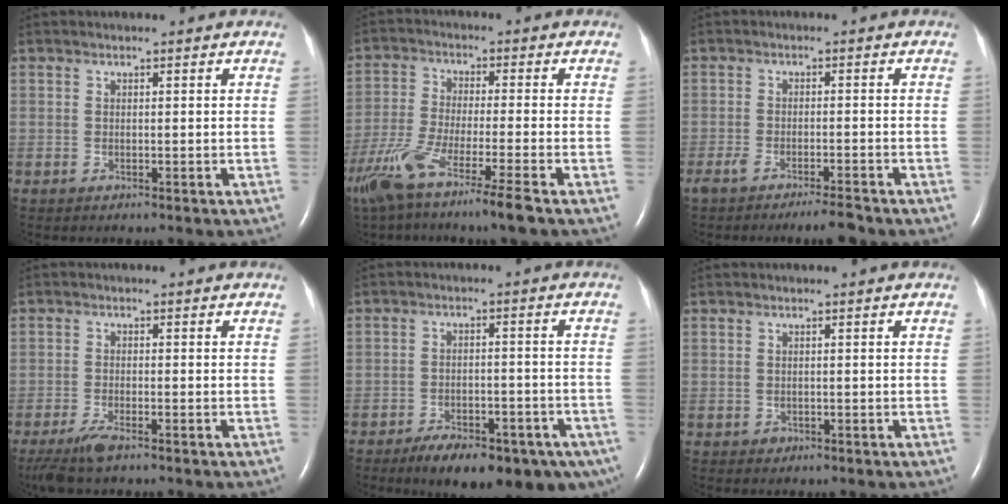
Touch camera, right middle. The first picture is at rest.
{"total": 12.6, "force": [-8.5, -0.8, 9.3], "torque": [-0.184, -0.043, -0.153]}
{"total": 4.5, "force": [-3.8, 0.2, 2.4], "torque": [-0.044, -0.006, -0.065]}
{"total": 4.4, "force": [-3.2, 0.6, 3.0], "torque": [-0.069, -0.013, -0.061]}
{"total": 14.6, "force": [-10.0, 6.1, 8.8], "torque": [-0.097, 0.007, -0.138]}
{"total": 0.5, "force": [-0.2, 0.5, 0.1], "torque": [-0.004, 0.002, -0.003]}